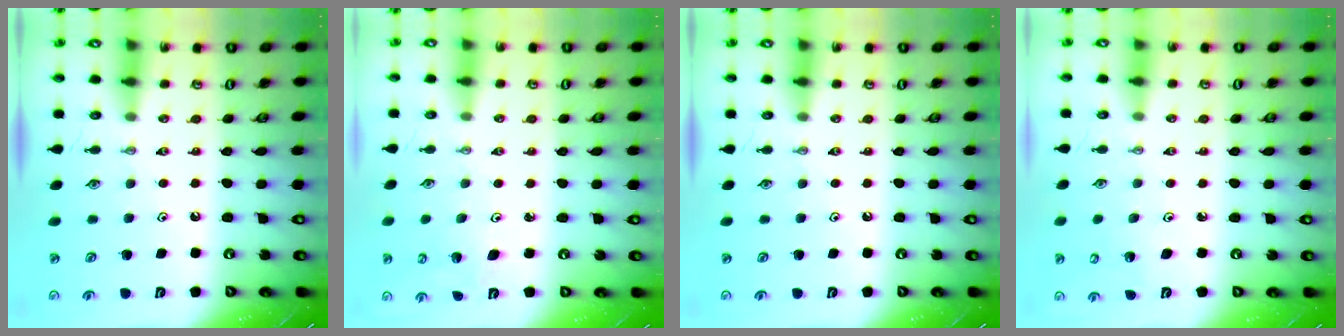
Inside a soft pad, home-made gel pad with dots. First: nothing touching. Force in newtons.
{"total": 4.0, "press": 3.6, "slide": 1.8}
{"total": 0.0}
{"total": 2.7, "press": 2.6, "slide": 1.0}